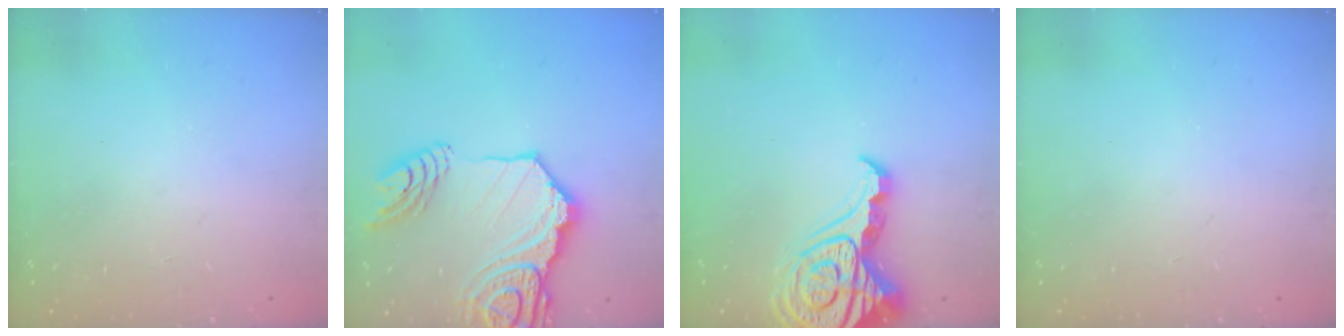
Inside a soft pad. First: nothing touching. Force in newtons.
{"total": 23.1, "press": 22.9, "slide": 2.8}
{"total": 12.6, "press": 12.5, "slide": 1.2}
{"total": 0.0}